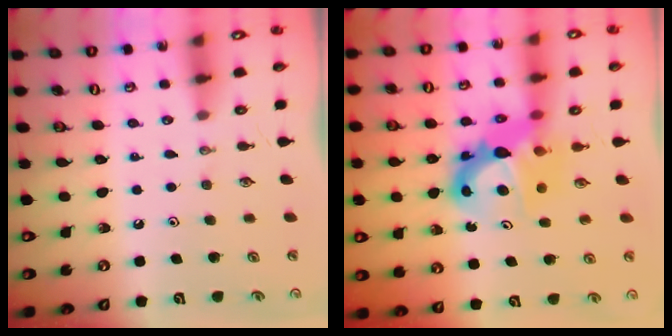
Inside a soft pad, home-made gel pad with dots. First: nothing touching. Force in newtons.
{"total": 9.7, "press": 9.6, "slide": 0.7}